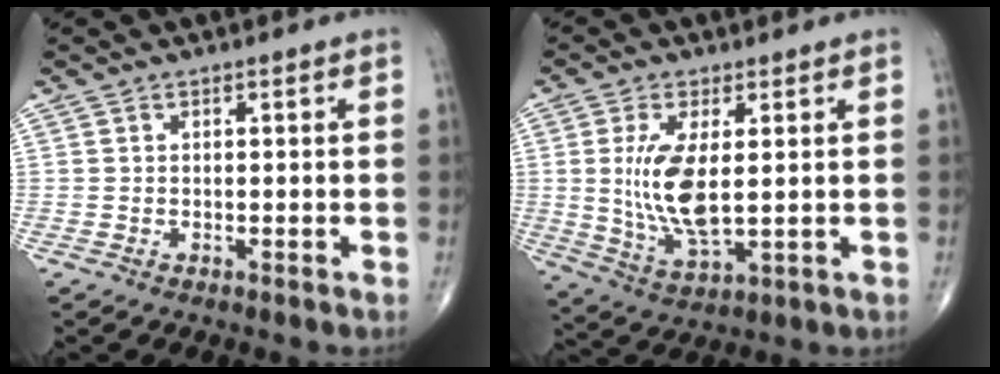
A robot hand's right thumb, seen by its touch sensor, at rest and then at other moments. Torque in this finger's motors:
{"motor_torque": [0.09, 1.72, 1.23, -0.23, 0.49]}